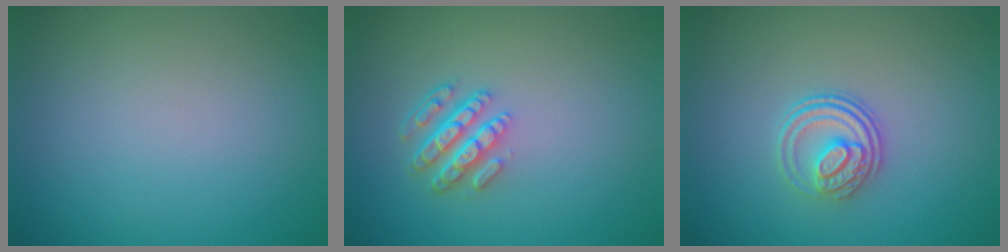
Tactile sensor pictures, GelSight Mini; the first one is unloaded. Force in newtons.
{"total": 4.3, "press": 3.2, "slide": 2.9}
{"total": 3.1, "press": 2.6, "slide": 1.7}